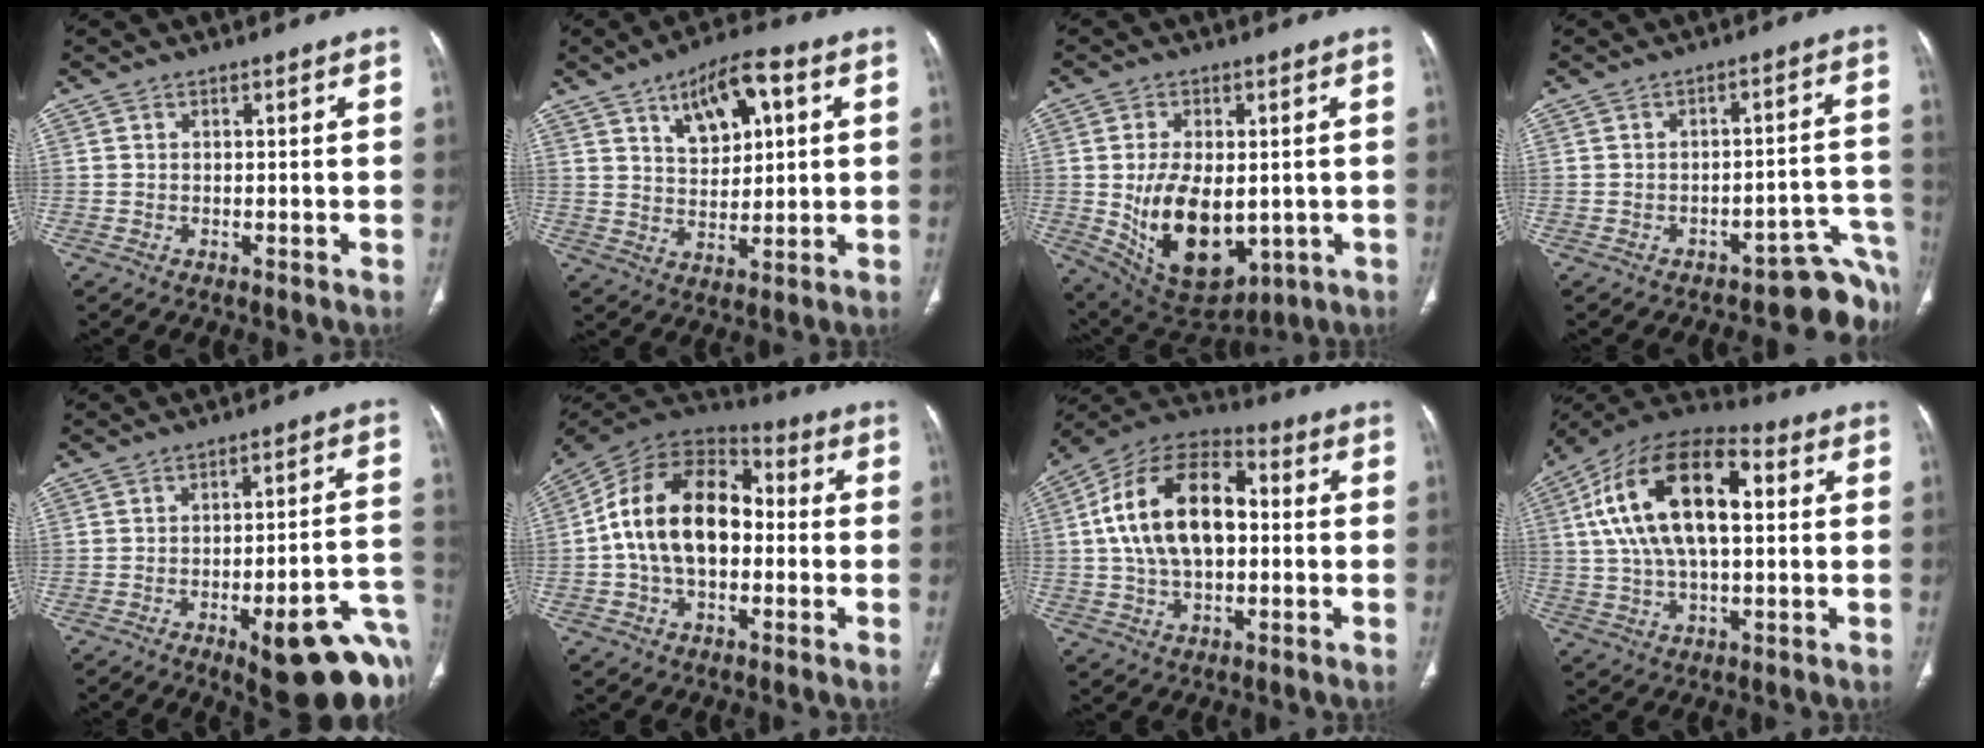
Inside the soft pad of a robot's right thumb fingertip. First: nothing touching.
{"total": 11.1, "force": [4.6, 5.3, 8.6], "torque": [-0.112, -0.005, 0.075]}
{"total": 16.8, "force": [-1.9, 10.1, 13.4], "torque": [-0.209, -0.013, 0.002]}
{"total": 8.5, "force": [-7.4, 3.0, 2.8], "torque": [0.020, 0.097, -0.091]}
{"total": 19.3, "force": [-8.4, 5.3, 16.5], "torque": [-0.133, 0.043, -0.096]}
{"total": 18.8, "force": [-0.2, 12.1, 14.4], "torque": [-0.234, 0.039, -0.012]}
{"total": 19.3, "force": [1.4, 11.6, 15.4], "torque": [-0.264, 0.030, 0.019]}
{"total": 21.4, "force": [4.2, 10.9, 17.9], "torque": [-0.320, 0.023, 0.062]}